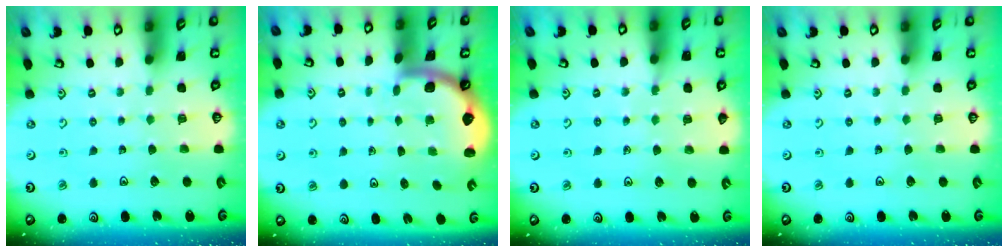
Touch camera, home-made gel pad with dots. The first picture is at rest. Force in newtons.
{"total": 1.6, "press": 1.6, "slide": 0.1}
{"total": 5.9, "press": 5.8, "slide": 1.1}
{"total": 0.0}